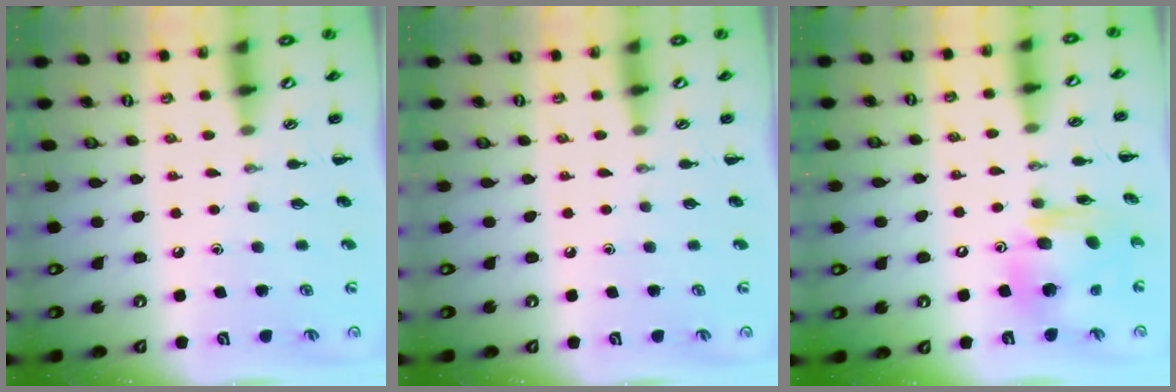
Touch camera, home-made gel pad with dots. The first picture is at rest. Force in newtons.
{"total": 0.0}
{"total": 13.1, "press": 12.5, "slide": 3.8}